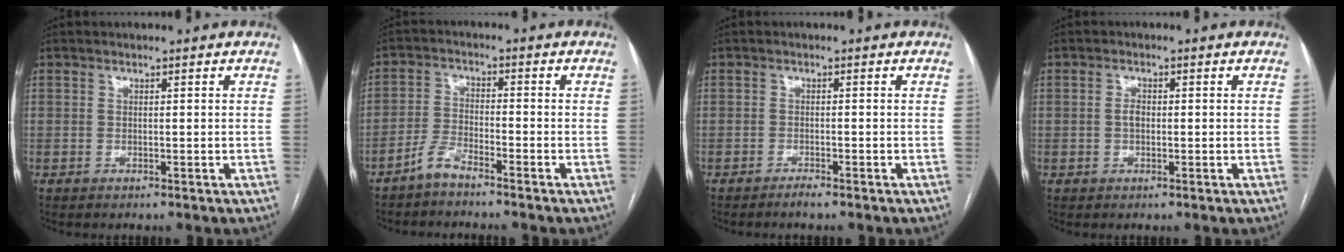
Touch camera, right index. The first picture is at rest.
{"total": 3.7, "force": [-3.3, 0.4, 1.6], "torque": [-0.040, -0.004, -0.068]}
{"total": 1.3, "force": [-1.2, -0.1, 0.6], "torque": [-0.016, -0.001, -0.020]}
{"total": 1.6, "force": [-0.1, 0.9, 1.3], "torque": [-0.025, 0.003, -0.003]}